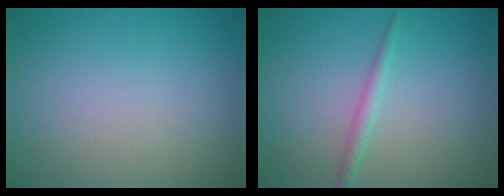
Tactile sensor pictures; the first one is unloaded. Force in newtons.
{"total": 1.4, "press": 1.4, "slide": 0.1}